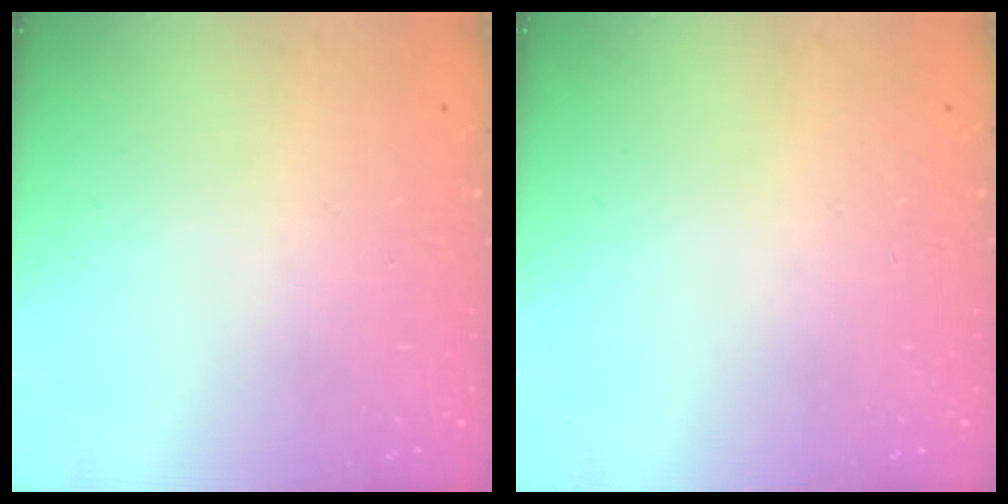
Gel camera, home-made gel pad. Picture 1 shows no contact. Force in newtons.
{"total": 0.0}